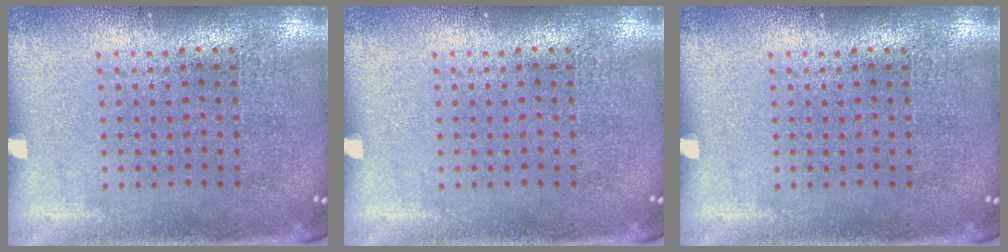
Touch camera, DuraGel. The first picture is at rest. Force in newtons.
{"total": 0.0}
{"total": 0.0}